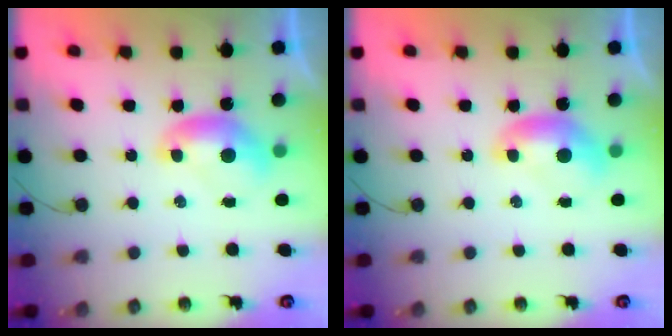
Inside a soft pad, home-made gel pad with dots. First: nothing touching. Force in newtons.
{"total": 0.0}